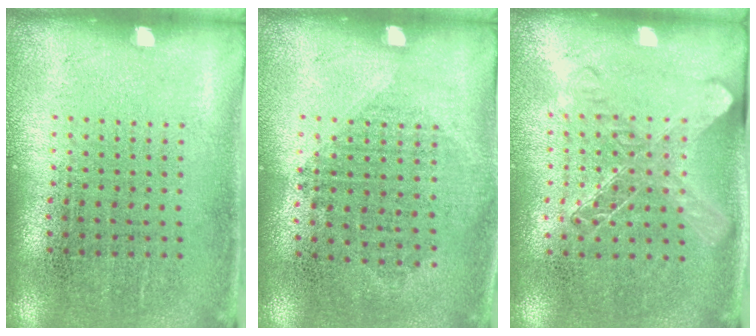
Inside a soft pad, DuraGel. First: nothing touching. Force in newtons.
{"total": 1.0, "press": 0.9, "slide": 0.4}
{"total": 1.4, "press": 1.2, "slide": 0.7}